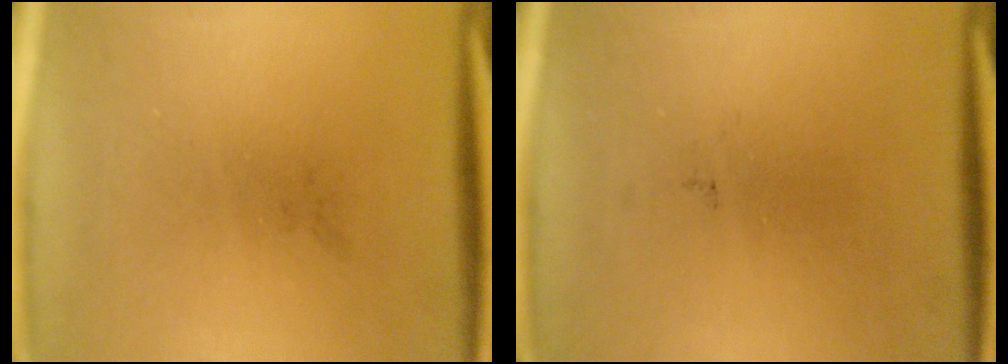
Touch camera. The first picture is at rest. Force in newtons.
{"total": 0.0}